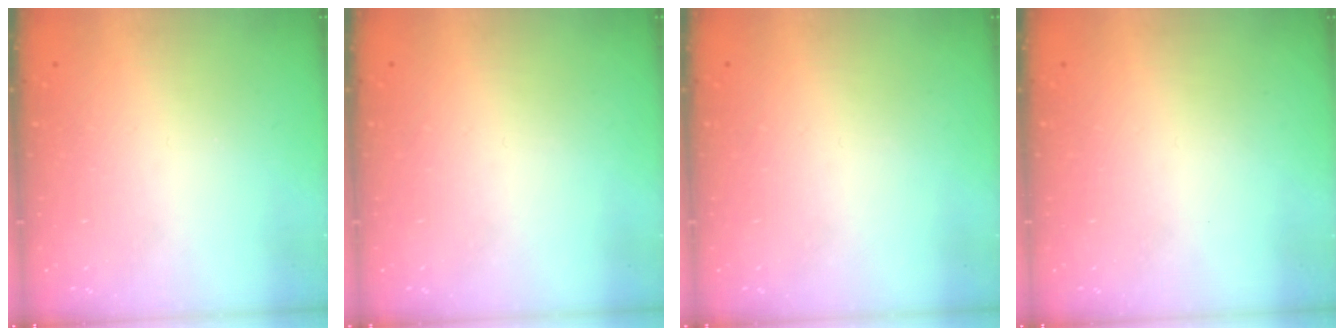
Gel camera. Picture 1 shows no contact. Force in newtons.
{"total": 0.0}
{"total": 0.0}
{"total": 0.0}